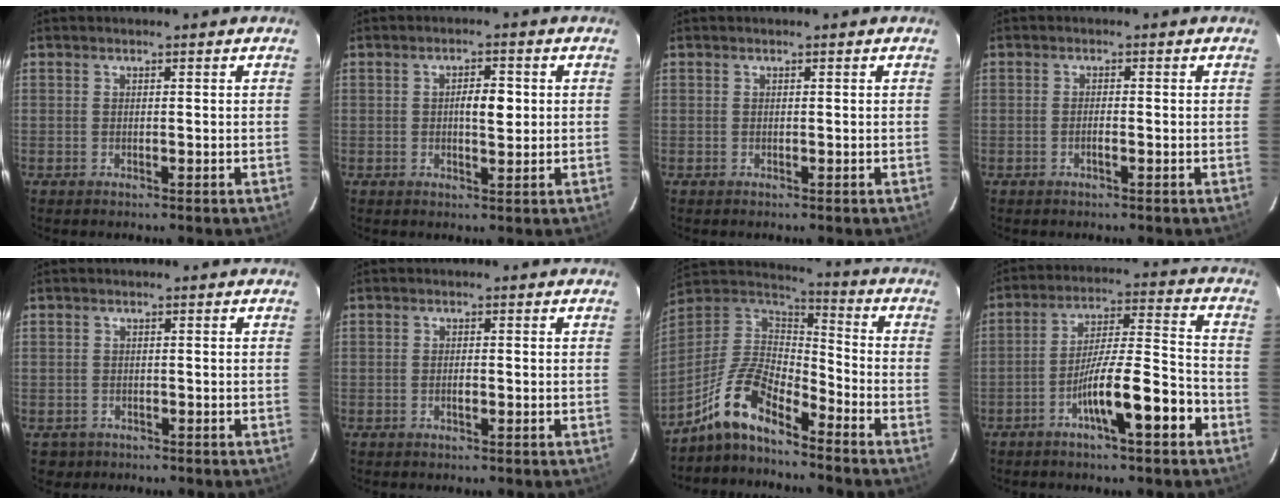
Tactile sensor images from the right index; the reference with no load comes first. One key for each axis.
{"total": 3.7, "fx": 0.3, "fy": 1.2, "fz": 3.5, "tx": -0.057, "ty": 0.005, "tz": 0.005}
{"total": 0.0}
{"total": 1.1, "fx": -0.5, "fy": 0.1, "fz": 1.0, "tx": -0.019, "ty": 0.002, "tz": -0.009}
{"total": 2.6, "fx": -1.2, "fy": 2.3, "fz": -0.2, "tx": 0.000, "ty": 0.007, "tz": -0.017}
{"total": 1.1, "fx": -0.4, "fy": 0.2, "fz": 1.0, "tx": -0.021, "ty": 0.002, "tz": -0.007}
{"total": 10.5, "fx": -8.0, "fy": 3.2, "fz": 6.0, "tx": -0.138, "ty": 0.030, "tz": -0.153}
{"total": 11.5, "fx": -5.6, "fy": 1.1, "fz": 10.0, "tx": -0.169, "ty": 0.012, "tz": -0.094}